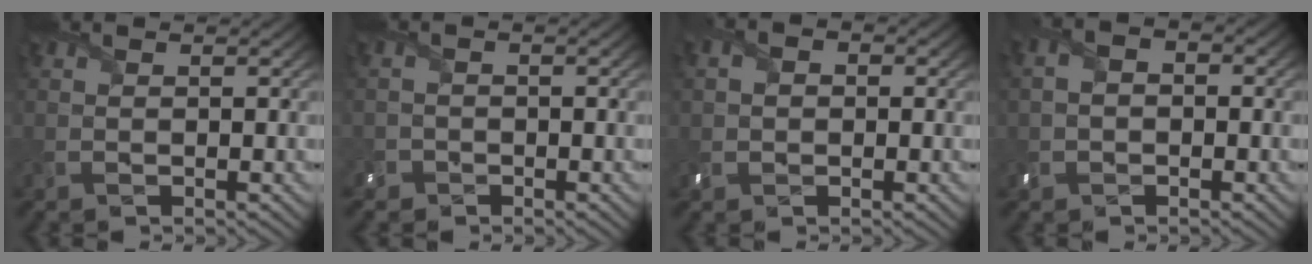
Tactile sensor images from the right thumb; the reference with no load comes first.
{"total": 2.3, "force": [-1.6, 1.6, 0.1], "torque": [-0.002, 0.000, -0.037]}
{"total": 2.7, "force": [-0.1, 2.2, 1.6], "torque": [-0.037, 0.004, -0.004]}
{"total": 3.4, "force": [-0.6, 2.5, 2.3], "torque": [-0.048, 0.008, -0.014]}